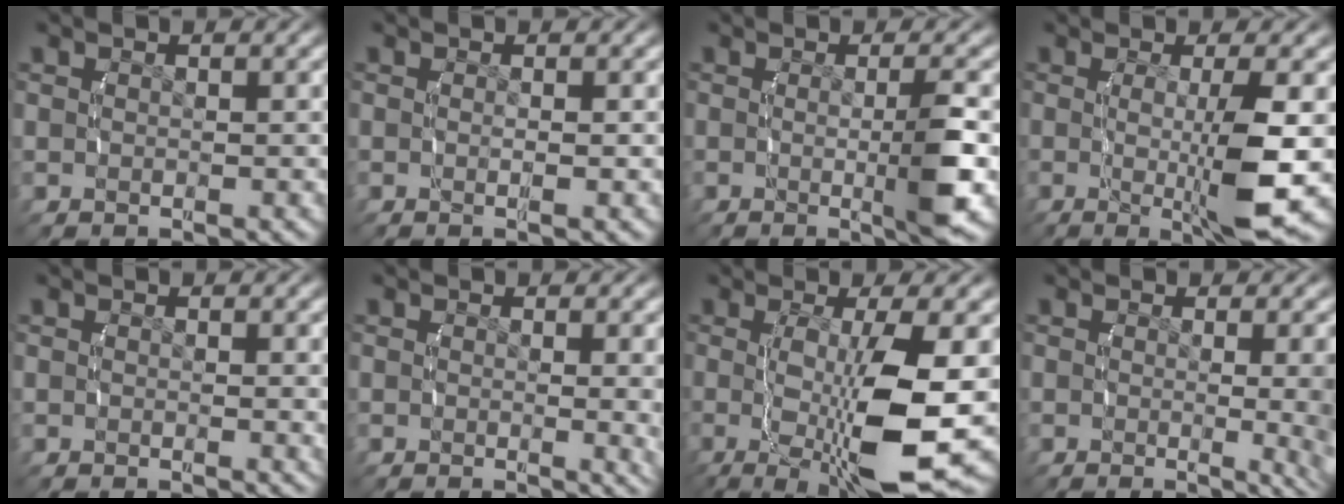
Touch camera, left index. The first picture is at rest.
{"total": 0.9, "force": [-0.4, 0.0, 0.8], "torque": [-0.022, -0.008, -0.005]}
{"total": 4.2, "force": [-0.8, 0.0, 4.1], "torque": [-0.064, -0.011, -0.011]}
{"total": 6.4, "force": [-0.9, 0.6, 6.3], "torque": [-0.105, -0.015, -0.007]}
{"total": 0.6, "force": [0.3, 0.0, 0.5], "torque": [-0.011, -0.004, 0.004]}
{"total": 2.5, "force": [0.4, 0.3, 2.5], "torque": [-0.027, -0.001, 0.002]}
{"total": 9.8, "force": [-0.9, 2.6, 9.4], "torque": [-0.159, -0.019, 0.002]}
{"total": 5.1, "force": [-0.4, 1.0, 5.0], "torque": [-0.049, -0.003, -0.010]}